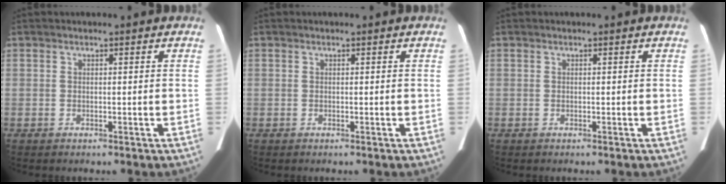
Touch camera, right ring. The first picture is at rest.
{"total": 0.0}
{"total": 0.0}